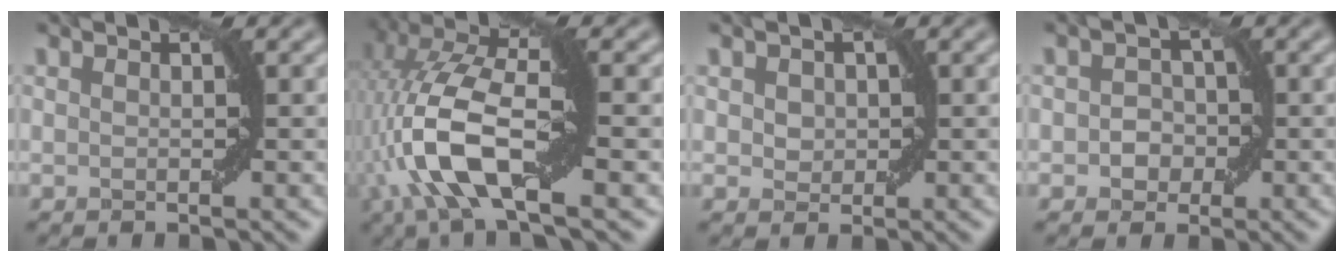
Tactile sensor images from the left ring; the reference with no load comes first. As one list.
[{"total": 9.4, "force": [-2.0, 3.3, 8.6], "torque": [-0.190, 0.016, -0.049]}, {"total": 1.5, "force": [0.3, 1.3, 0.7], "torque": [-0.012, 0.000, 0.006]}, {"total": 2.0, "force": [-0.5, 1.7, 0.9], "torque": [-0.004, 0.003, -0.011]}]